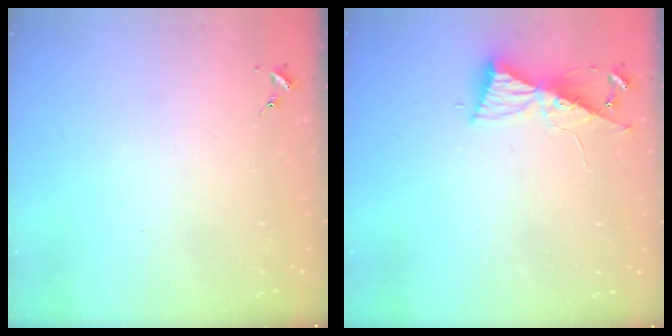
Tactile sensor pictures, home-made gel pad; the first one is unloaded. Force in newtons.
{"total": 9.0, "press": 8.9, "slide": 0.9}